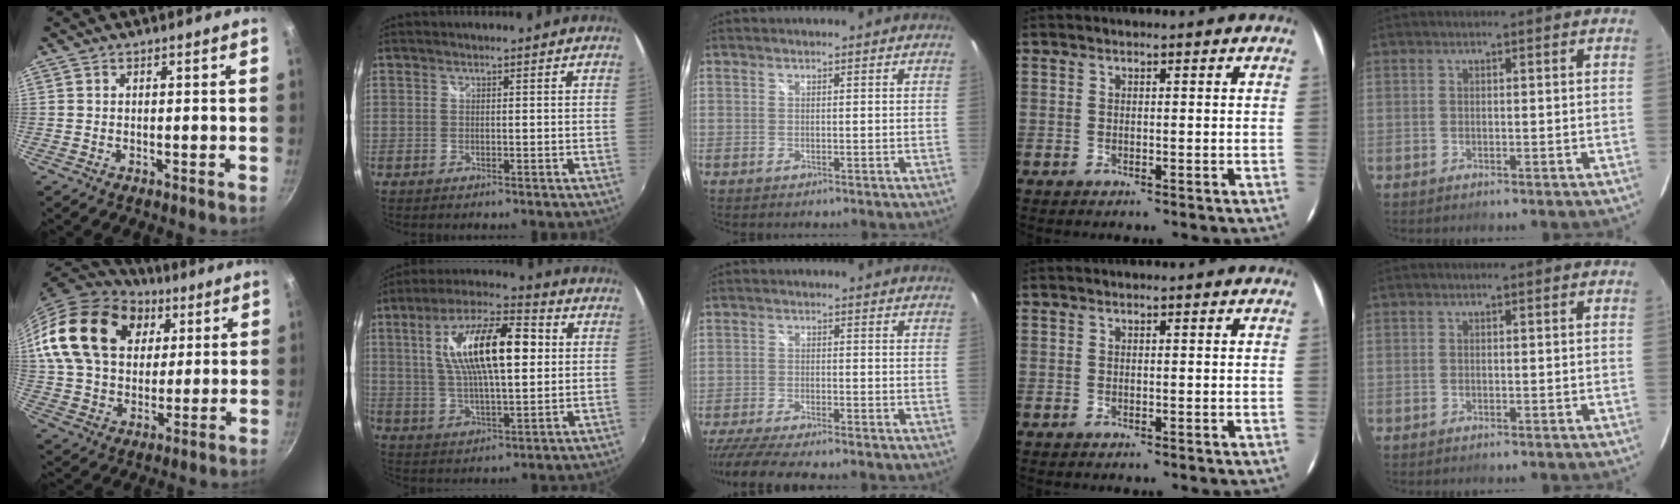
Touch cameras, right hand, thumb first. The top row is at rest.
{"thumb": {"total": 24.3, "force": [8.6, 17.6, 14.4], "torque": [-0.244, 0.002, 0.152]}, "index": {"total": 17.3, "force": [3.6, 5.9, 15.9], "torque": [-0.285, 0.023, 0.062]}, "middle": {"total": 10.5, "force": [-9.1, 0.8, 5.0], "torque": [-0.122, -0.034, -0.153]}}